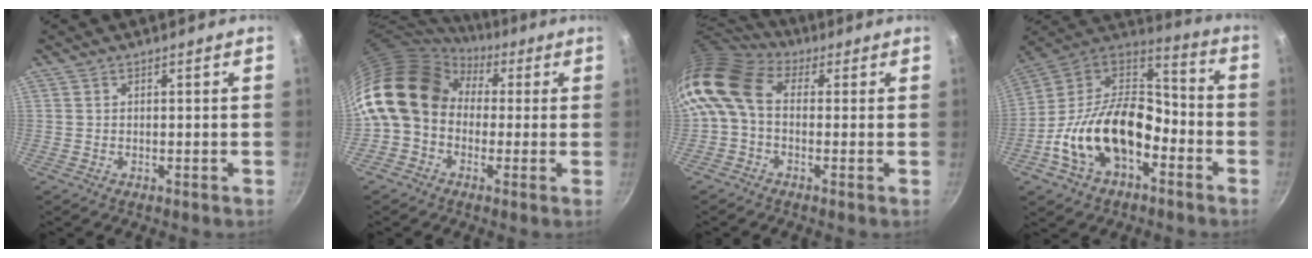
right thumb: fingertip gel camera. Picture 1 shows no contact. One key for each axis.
{"total": 14.8, "fx": 1.4, "fy": 11.8, "fz": 8.8, "tx": -0.136, "ty": 0.032, "tz": 0.002}
{"total": 10.0, "fx": 0.5, "fy": 7.0, "fz": 7.1, "tx": -0.136, "ty": 0.026, "tz": -0.011}
{"total": 22.3, "fx": -7.2, "fy": 13.9, "fz": 15.8, "tx": -0.255, "ty": 0.067, "tz": -0.141}